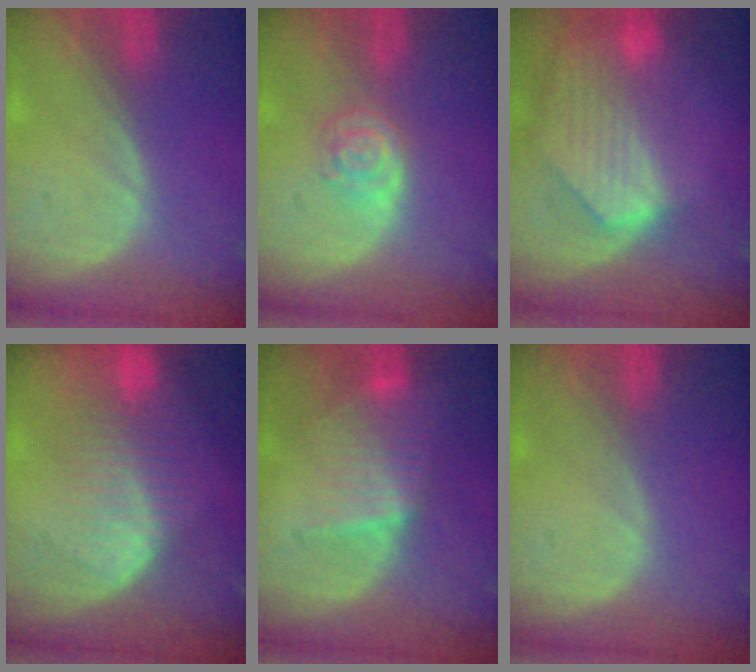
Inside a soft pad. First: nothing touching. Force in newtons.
{"total": 4.1, "press": 3.8, "slide": 1.5}
{"total": 9.2, "press": 8.1, "slide": 4.3}
{"total": 8.2, "press": 7.5, "slide": 3.5}
{"total": 6.5, "press": 6.4, "slide": 1.0}
{"total": 0.0}